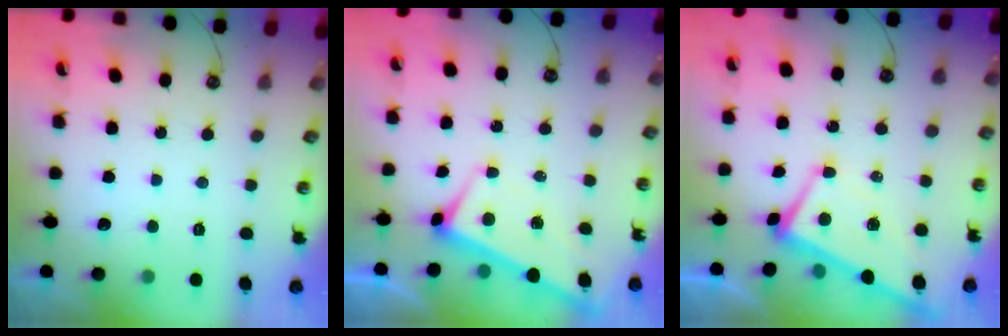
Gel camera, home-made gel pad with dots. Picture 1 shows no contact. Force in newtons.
{"total": 1.0, "press": 0.9, "slide": 0.4}
{"total": 2.4, "press": 2.4, "slide": 0.3}